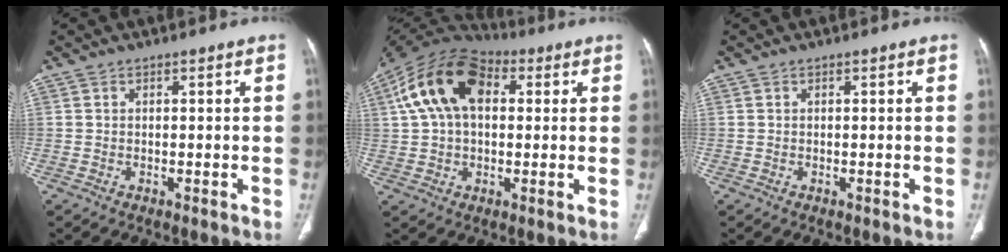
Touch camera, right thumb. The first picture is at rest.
{"total": 16.7, "force": [4.1, 10.4, 12.4], "torque": [-0.219, 0.031, 0.064]}
{"total": 0.0}